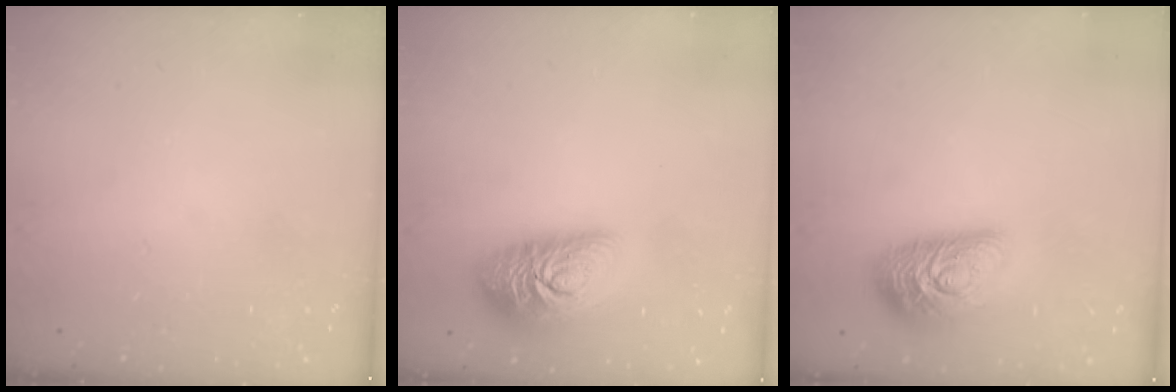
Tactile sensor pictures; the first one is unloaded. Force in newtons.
{"total": 15.6, "press": 15.6, "slide": 1.2}
{"total": 16.1, "press": 16.1, "slide": 1.0}